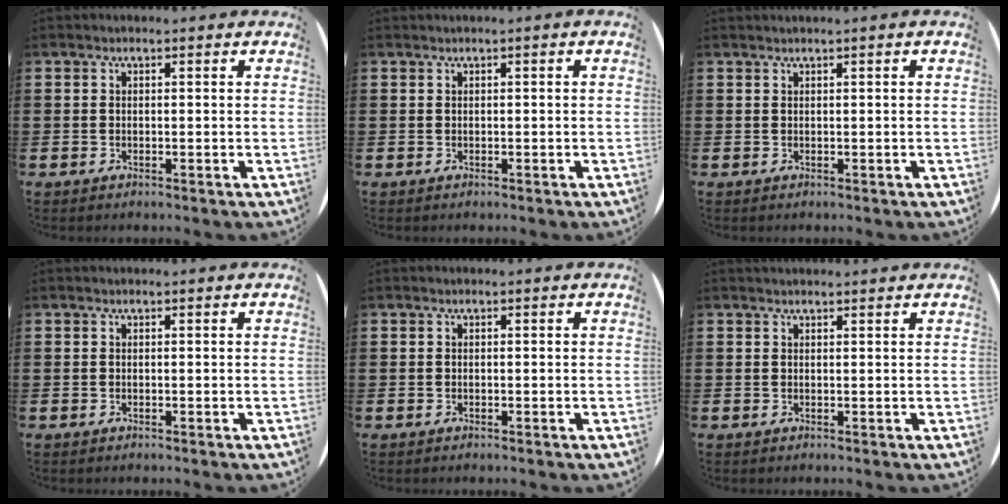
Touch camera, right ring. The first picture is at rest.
{"total": 0.0}
{"total": 0.0}
{"total": 0.0}
{"total": 0.0}
{"total": 0.6, "force": [0.6, -0.1, -0.1], "torque": [0.002, 0.000, 0.012]}